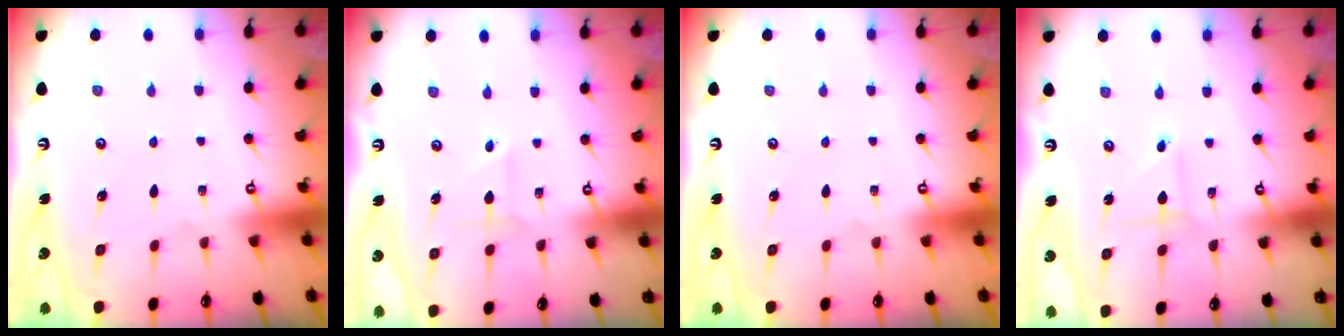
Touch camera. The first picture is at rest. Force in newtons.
{"total": 2.8, "press": 2.6, "slide": 0.9}
{"total": 0.0}
{"total": 1.0, "press": 1.0, "slide": 0.1}